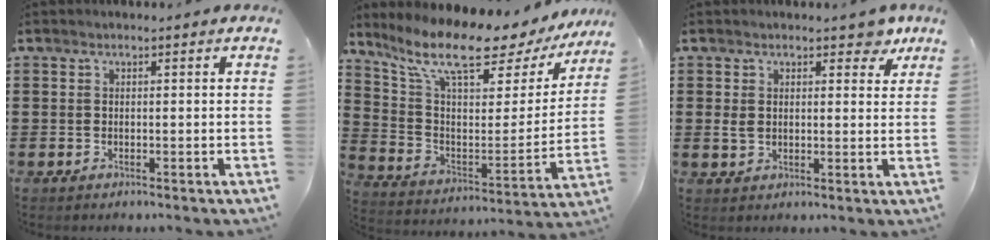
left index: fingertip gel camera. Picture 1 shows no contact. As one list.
[{"total": 11.5, "force": [8.5, 3.2, 7.1], "torque": [-0.156, -0.053, 0.138]}, {"total": 4.9, "force": [2.7, 3.2, 2.5], "torque": [-0.033, -0.005, 0.041]}]